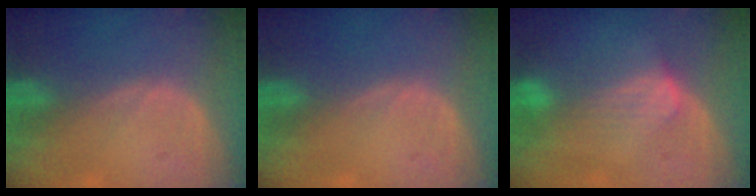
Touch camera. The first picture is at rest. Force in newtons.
{"total": 0.0}
{"total": 7.2, "press": 6.5, "slide": 3.1}